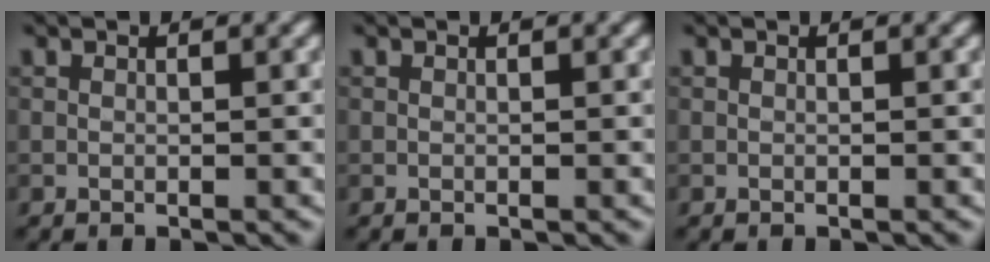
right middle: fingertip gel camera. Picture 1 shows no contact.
{"total": 0.0}
{"total": 0.0}